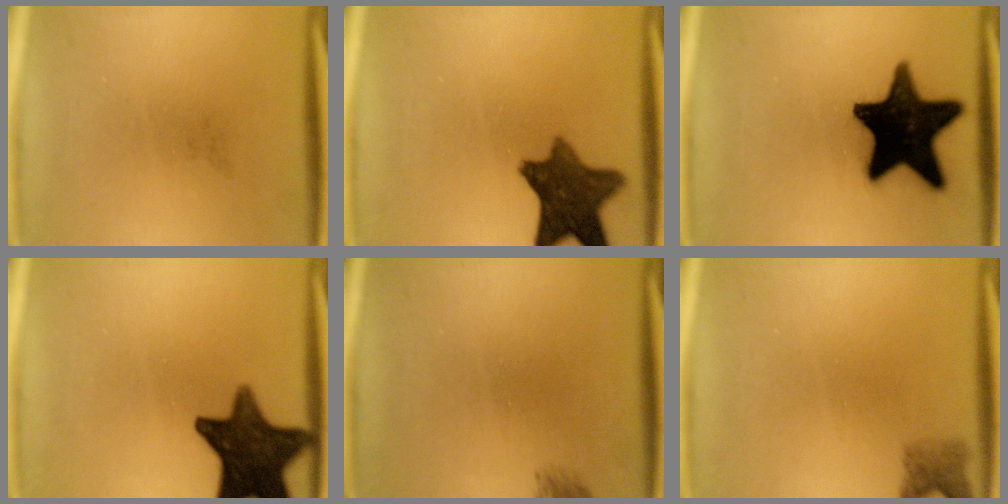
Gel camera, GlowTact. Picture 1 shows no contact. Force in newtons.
{"total": 10.8}
{"total": 20.0}
{"total": 14.8}
{"total": 1.2}
{"total": 2.3}